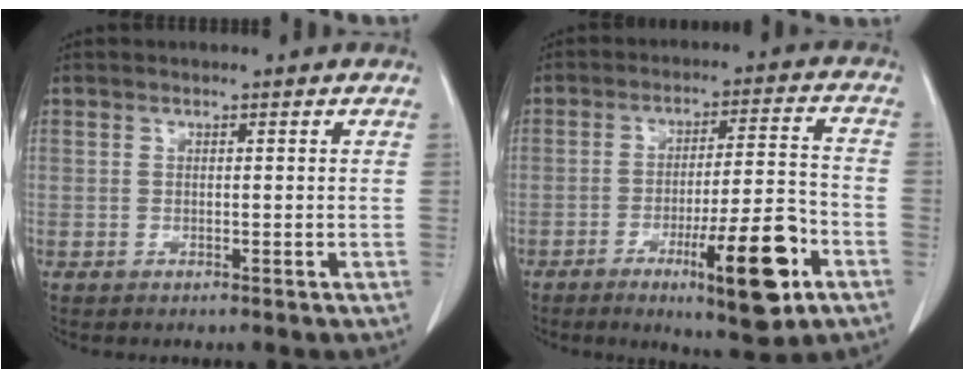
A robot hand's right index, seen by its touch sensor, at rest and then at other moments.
{"total": 13.9, "force": [-6.5, 1.8, 12.2], "torque": [-0.177, -0.005, -0.093]}